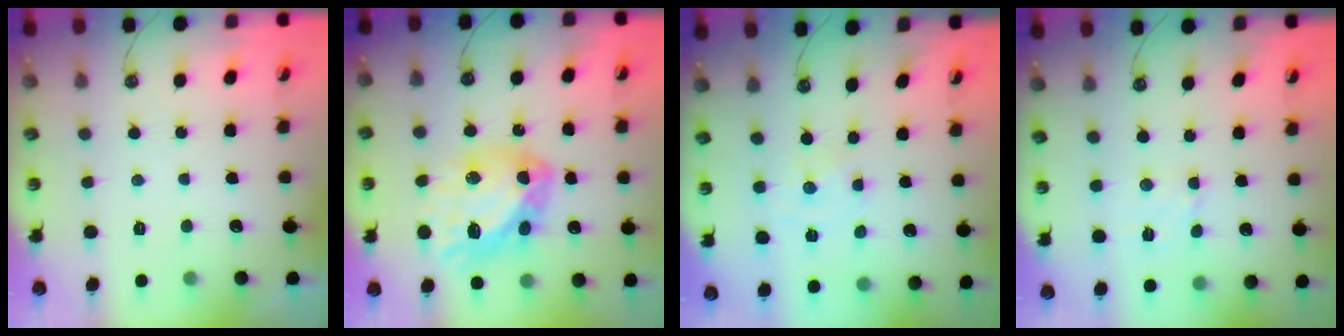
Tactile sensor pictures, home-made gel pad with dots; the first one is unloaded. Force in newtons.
{"total": 17.2, "press": 17.1, "slide": 1.7}
{"total": 0.0}
{"total": 2.9, "press": 2.8, "slide": 0.7}